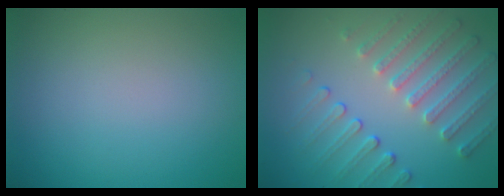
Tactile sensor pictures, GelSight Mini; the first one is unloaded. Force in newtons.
{"total": 5.1, "press": 3.9, "slide": 3.4}